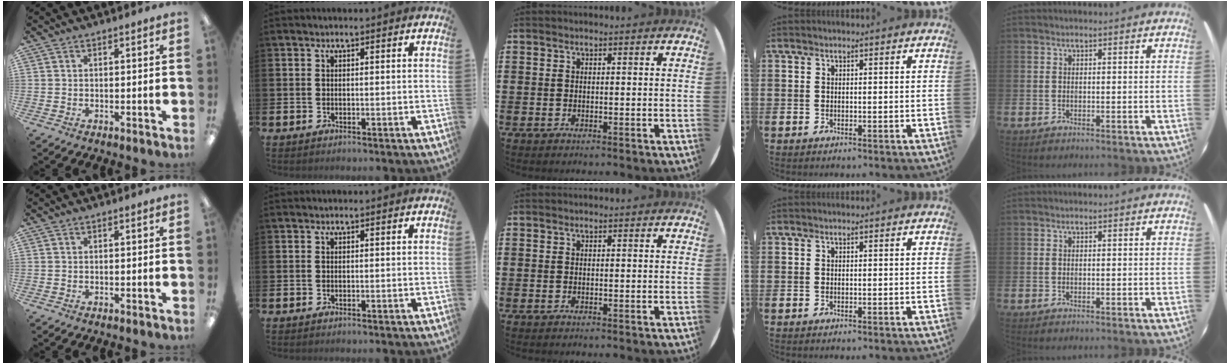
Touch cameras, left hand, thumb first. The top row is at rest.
{}